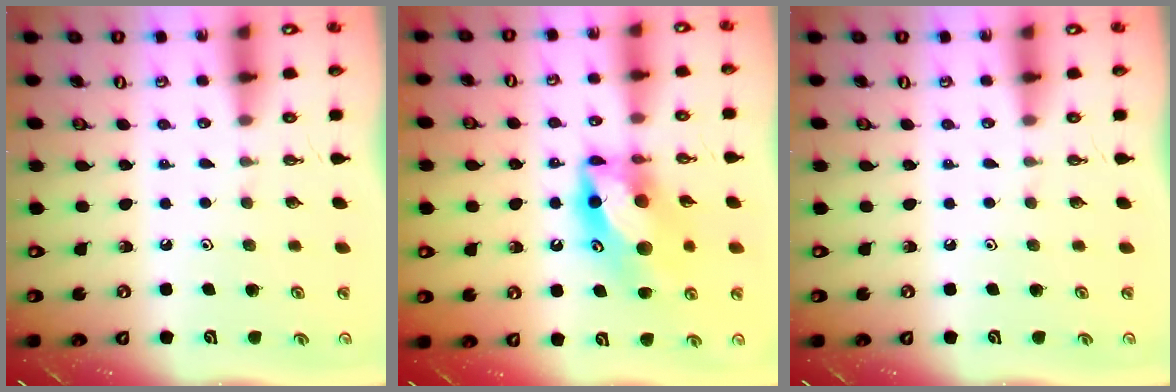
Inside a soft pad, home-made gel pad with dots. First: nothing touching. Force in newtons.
{"total": 17.3, "press": 17.3, "slide": 0.6}
{"total": 0.0}